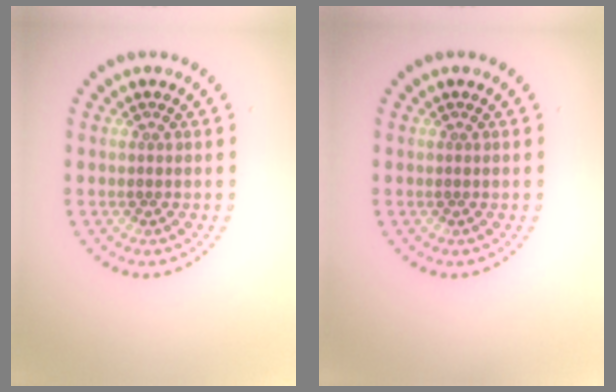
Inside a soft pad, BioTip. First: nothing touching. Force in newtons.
{"total": 0.0}